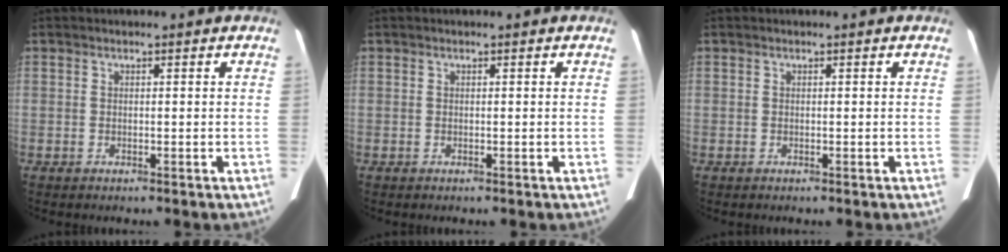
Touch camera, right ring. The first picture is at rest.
{"total": 0.0}
{"total": 0.0}